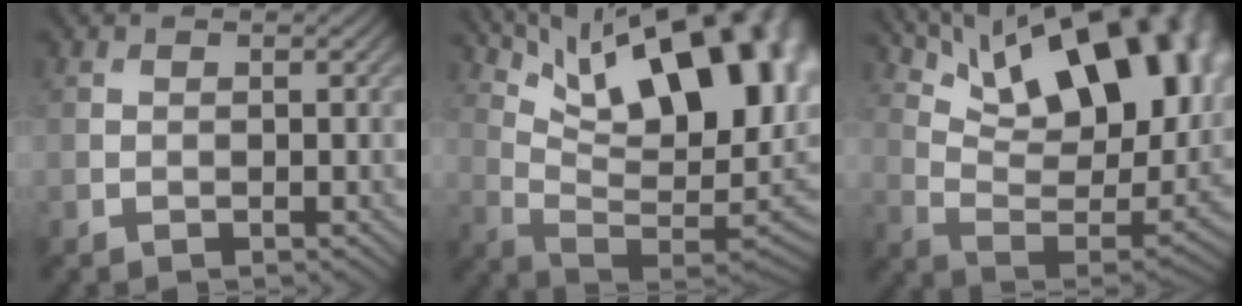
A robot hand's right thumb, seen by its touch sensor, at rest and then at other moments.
{"total": 21.4, "force": [9.5, 8.8, 17.0], "torque": [-0.245, 0.036, 0.154]}
{"total": 21.1, "force": [11.0, 9.3, 15.5], "torque": [-0.232, 0.036, 0.172]}